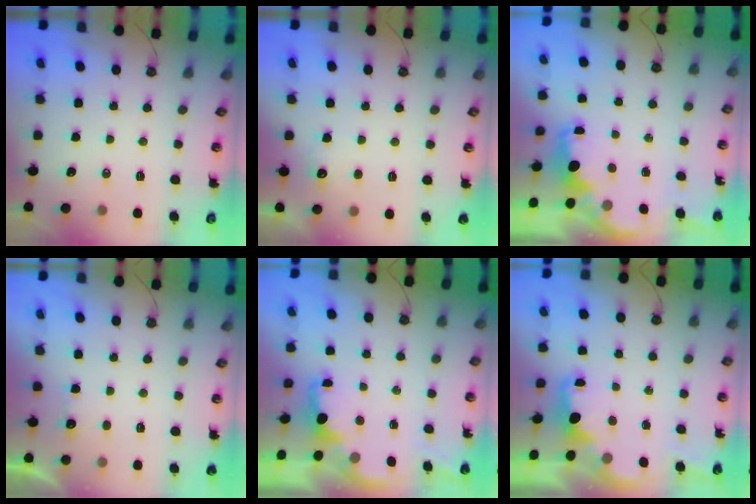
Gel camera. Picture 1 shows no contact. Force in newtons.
{"total": 5.0, "press": 4.8, "slide": 1.1}
{"total": 2.3, "press": 2.2, "slide": 0.7}
{"total": 1.9, "press": 1.8, "slide": 0.8}
{"total": 1.7, "press": 1.5, "slide": 0.7}
{"total": 2.0, "press": 1.9, "slide": 0.7}